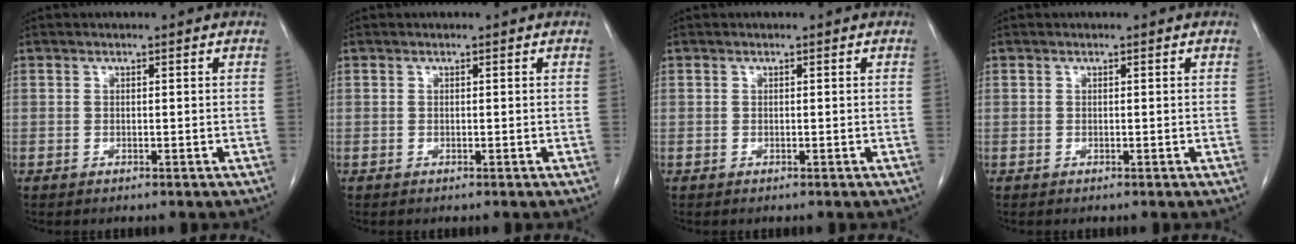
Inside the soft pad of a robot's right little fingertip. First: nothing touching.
{"total": 0.0}
{"total": 0.0}
{"total": 0.0}